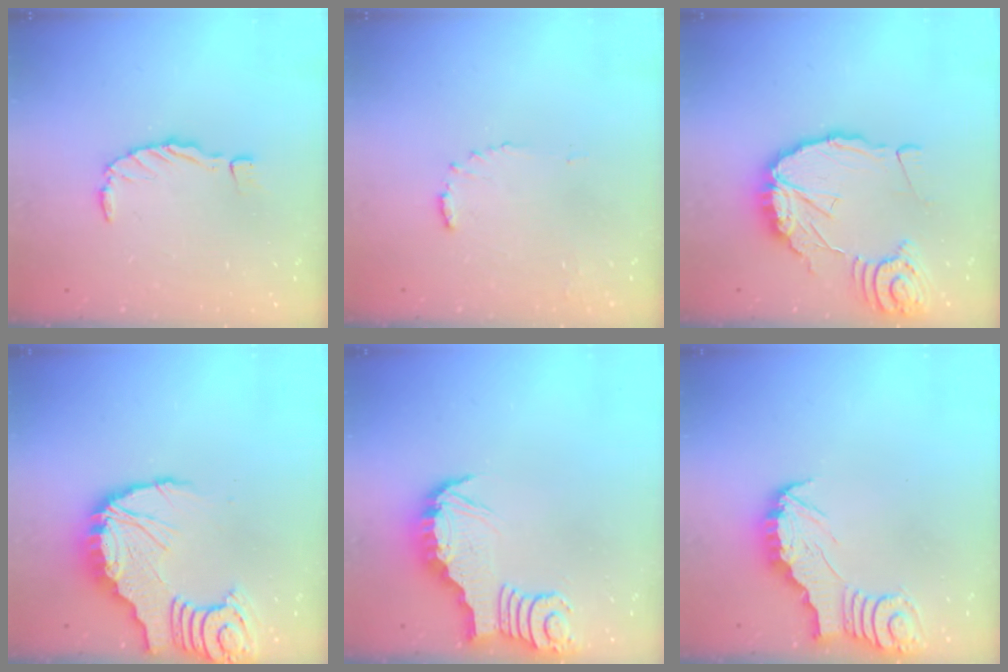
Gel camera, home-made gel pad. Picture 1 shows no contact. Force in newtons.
{"total": 6.7, "press": 6.7, "slide": 0.5}
{"total": 16.5, "press": 16.5, "slide": 1.6}
{"total": 10.0, "press": 9.9, "slide": 1.2}
{"total": 3.4, "press": 3.4, "slide": 0.1}
{"total": 2.9, "press": 2.9, "slide": 0.3}